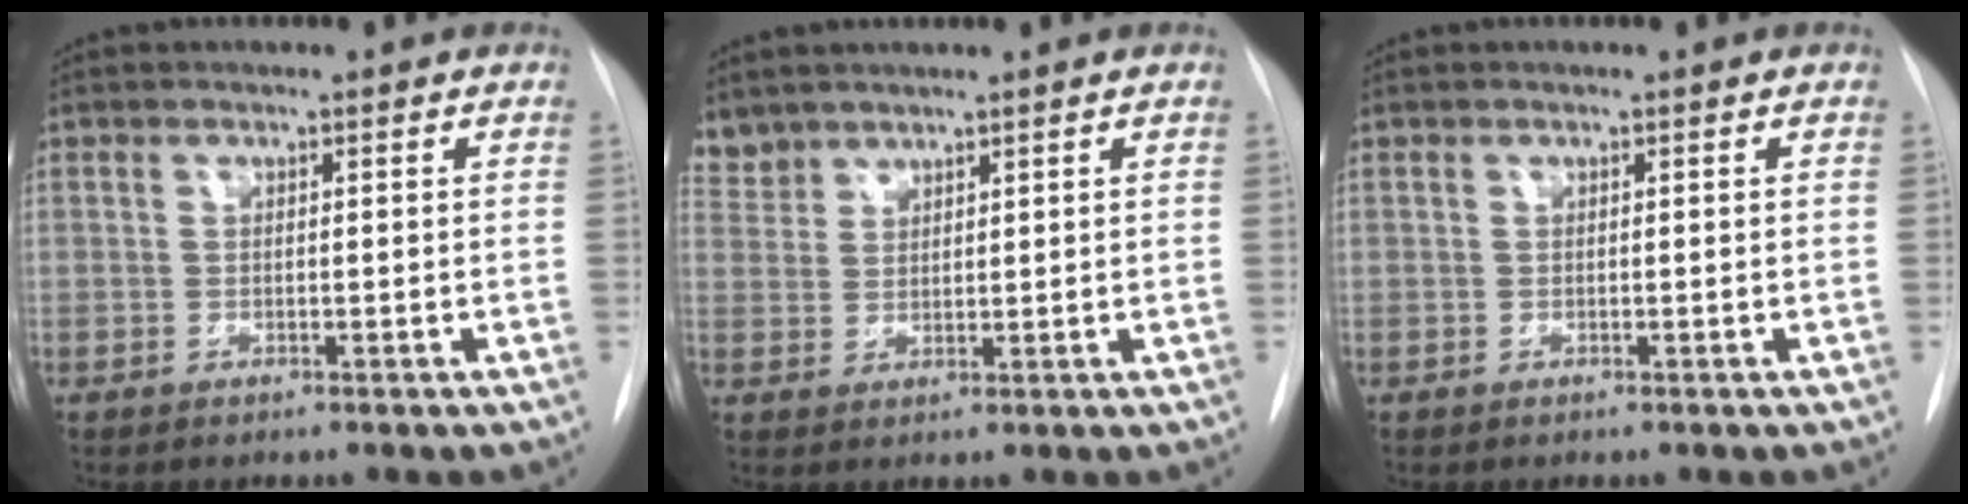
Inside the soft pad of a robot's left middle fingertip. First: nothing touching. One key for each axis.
{"total": 3.5, "fx": 3.2, "fy": 1.2, "fz": -0.3, "tx": 0.006, "ty": 0.011, "tz": 0.068}
{"total": 0.0}